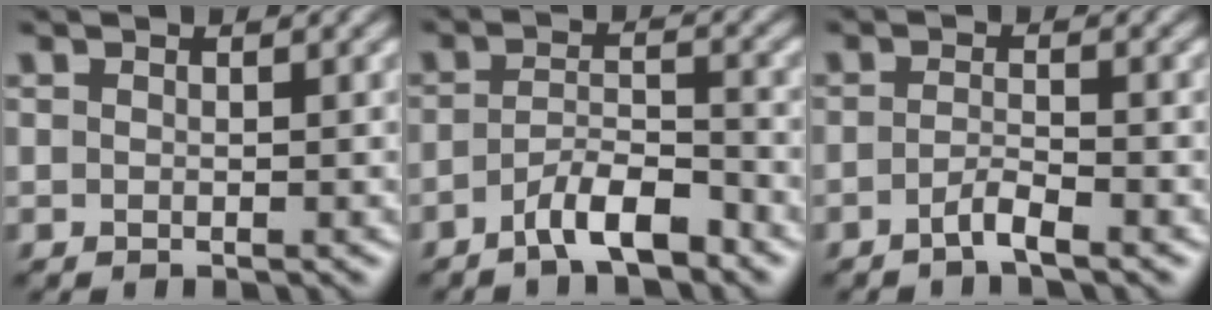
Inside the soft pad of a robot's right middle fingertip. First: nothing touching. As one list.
[{"total": 4.2, "force": [-2.8, 1.1, 2.9], "torque": [-0.053, 0.004, -0.054]}, {"total": 1.9, "force": [-1.1, 0.2, 1.5], "torque": [-0.027, 0.006, -0.029]}]